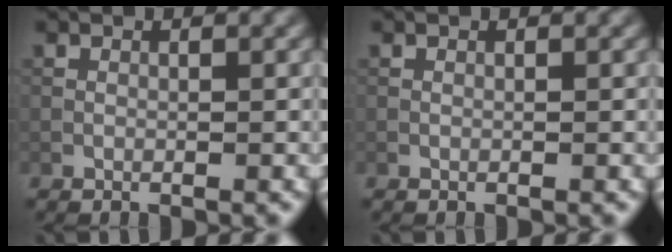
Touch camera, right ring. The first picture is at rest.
{"total": 0.0}